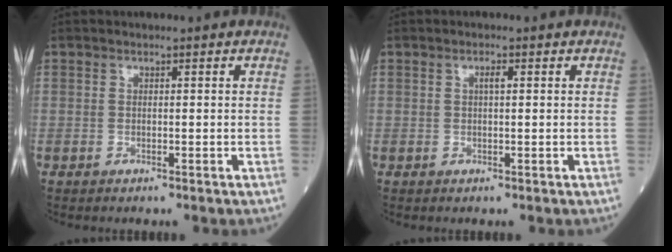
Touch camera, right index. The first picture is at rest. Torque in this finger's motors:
{"motor_torque": [0.08, 0.03, 0.03, 0.03]}